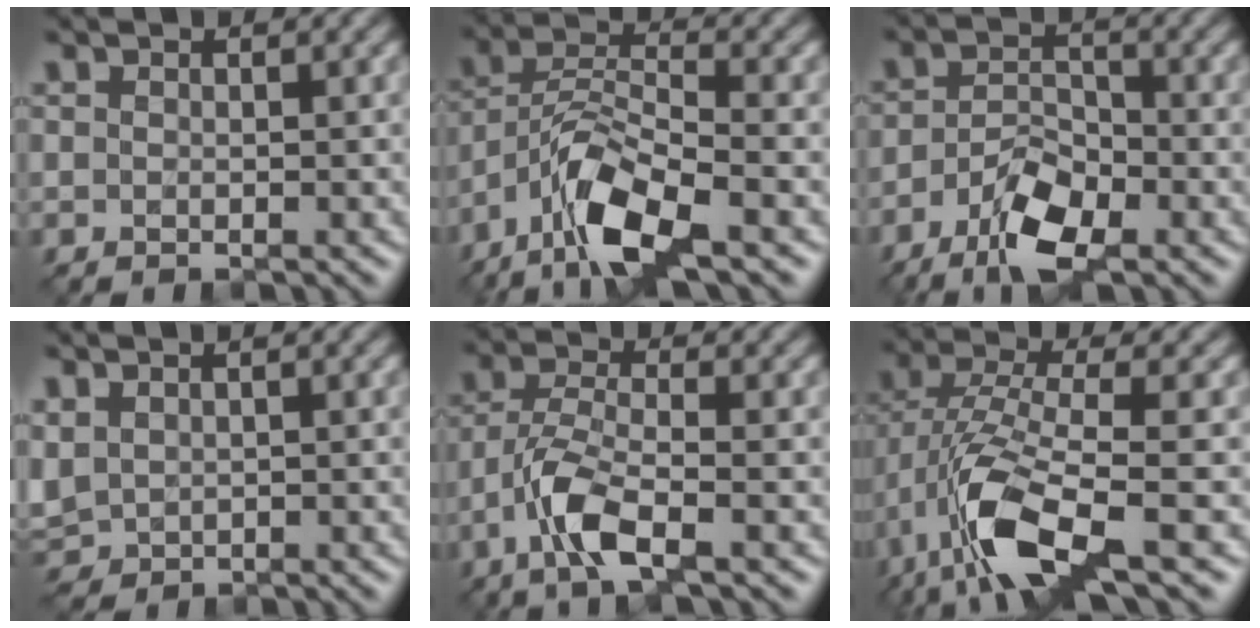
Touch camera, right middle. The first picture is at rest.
{"total": 8.4, "force": [-5.1, 2.5, 6.2], "torque": [-0.117, 0.002, -0.100]}
{"total": 5.8, "force": [-3.5, 2.3, 4.0], "torque": [-0.082, -0.005, -0.068]}
{"total": 2.6, "force": [0.5, 2.1, 1.5], "torque": [-0.046, -0.002, 0.015]}
{"total": 4.8, "force": [-2.5, 1.3, 3.9], "torque": [-0.087, 0.001, -0.058]}
{"total": 9.1, "force": [-3.6, 3.2, 7.7], "torque": [-0.167, -0.006, -0.078]}